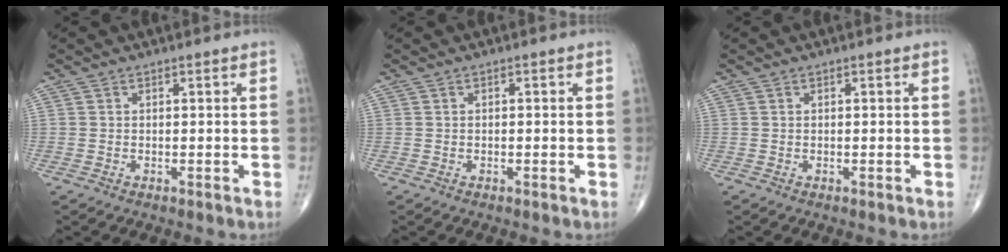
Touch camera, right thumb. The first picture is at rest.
{"total": 0.0}
{"total": 0.0}